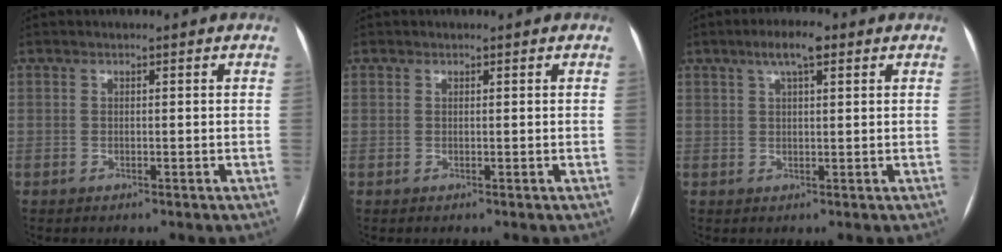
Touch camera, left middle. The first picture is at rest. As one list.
[{"total": 0.0}, {"total": 4.8, "force": [2.7, 1.1, 3.8], "torque": [-0.070, 0.014, 0.044]}]